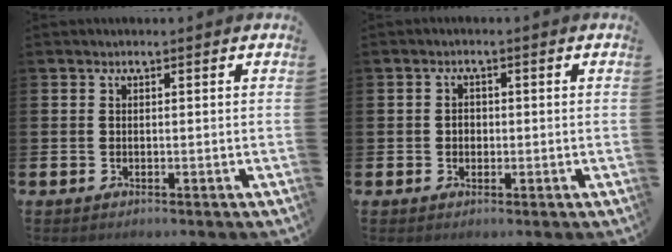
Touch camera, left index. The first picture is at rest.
{"total": 1.5, "force": [-0.1, 1.4, 0.7], "torque": [-0.004, 0.005, -0.006]}